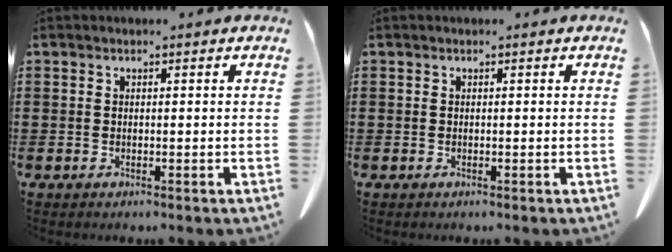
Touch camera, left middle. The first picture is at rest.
{"total": 0.0}